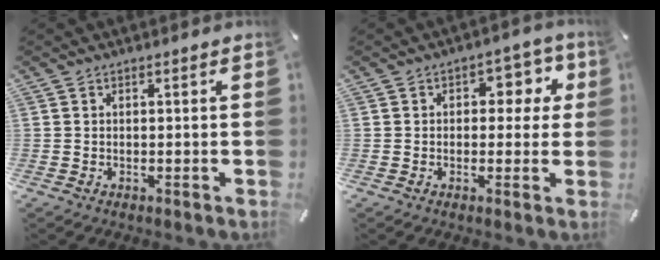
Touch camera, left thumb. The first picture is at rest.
{"total": 6.5, "force": [1.3, 4.6, 4.4], "torque": [-0.045, 0.000, 0.013]}